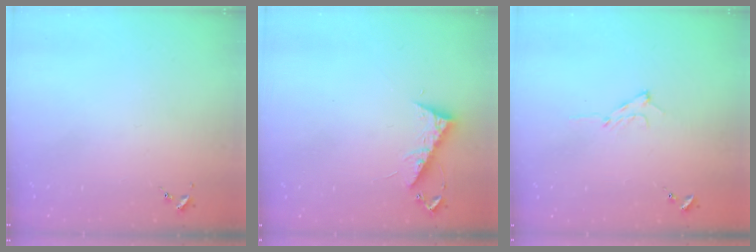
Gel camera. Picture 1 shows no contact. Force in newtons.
{"total": 7.7, "press": 7.6, "slide": 0.6}
{"total": 7.4, "press": 7.3, "slide": 0.8}